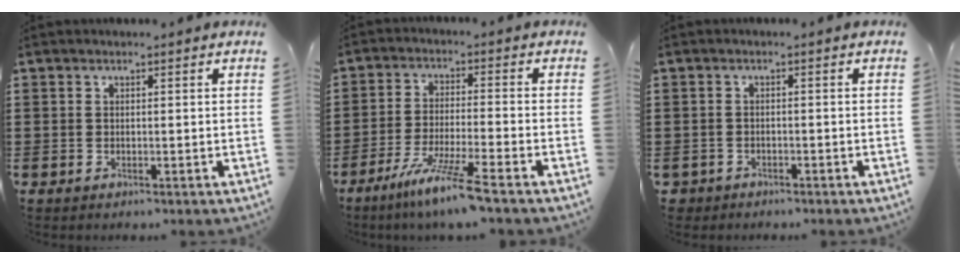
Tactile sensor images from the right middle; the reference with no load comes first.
{"total": 7.7, "force": [-6.0, -0.6, 4.8], "torque": [-0.101, -0.020, -0.114]}
{"total": 1.4, "force": [-1.3, 0.6, -0.1], "torque": [-0.005, -0.002, -0.030]}